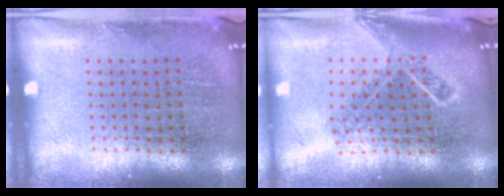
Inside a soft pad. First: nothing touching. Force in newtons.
{"total": 1.7, "press": 1.2, "slide": 1.1}